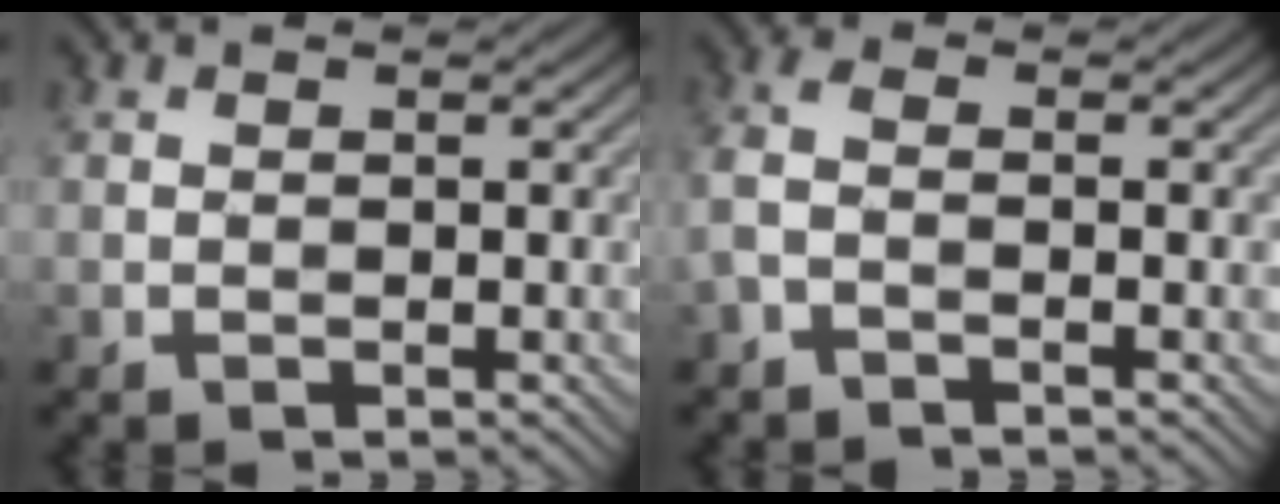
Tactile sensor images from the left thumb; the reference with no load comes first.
{"total": 2.5, "force": [-1.1, 0.8, 2.1], "torque": [-0.060, 0.001, -0.035]}